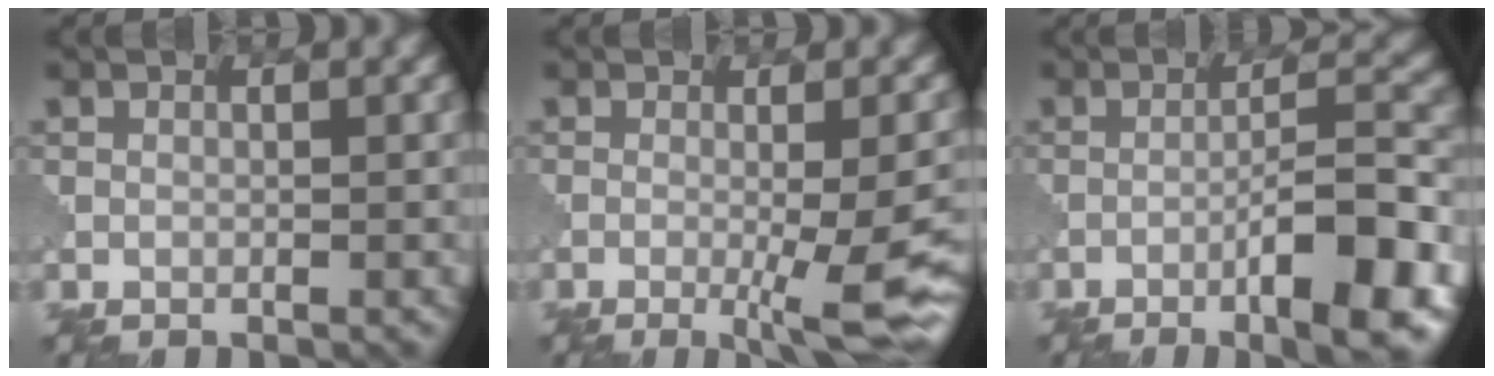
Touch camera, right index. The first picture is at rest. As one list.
[{"total": 7.9, "force": [-2.2, 1.6, 7.4], "torque": [-0.099, -0.012, -0.028]}, {"total": 8.8, "force": [-4.1, 1.7, 7.6], "torque": [-0.104, 0.015, -0.063]}]